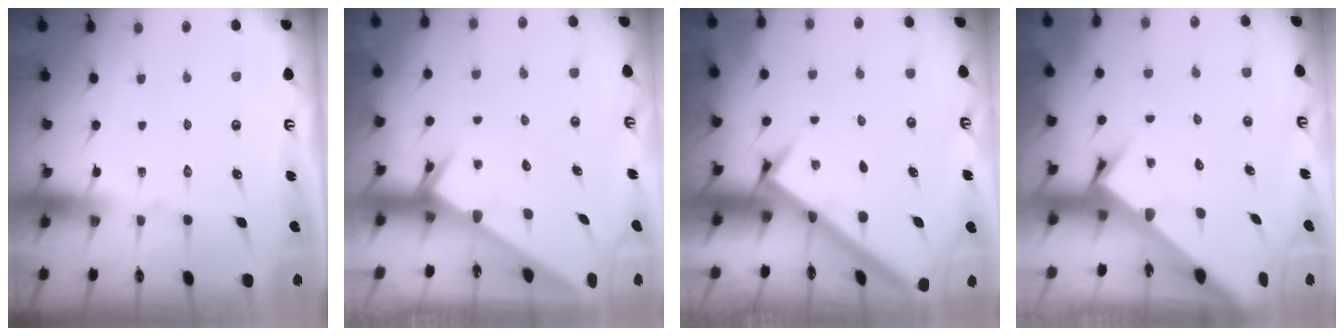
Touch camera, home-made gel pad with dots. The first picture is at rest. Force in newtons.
{"total": 2.1, "press": 2.1, "slide": 0.1}
{"total": 2.7, "press": 2.7, "slide": 0.3}
{"total": 3.0, "press": 3.0, "slide": 0.1}